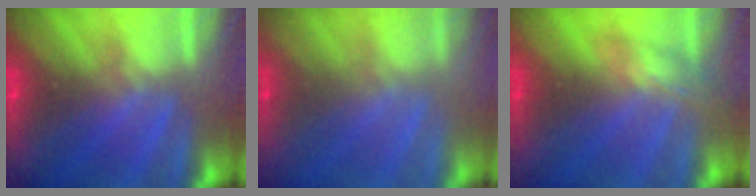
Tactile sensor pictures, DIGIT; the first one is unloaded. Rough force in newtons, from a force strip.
{"total": 8.8}
{"total": 2.3}